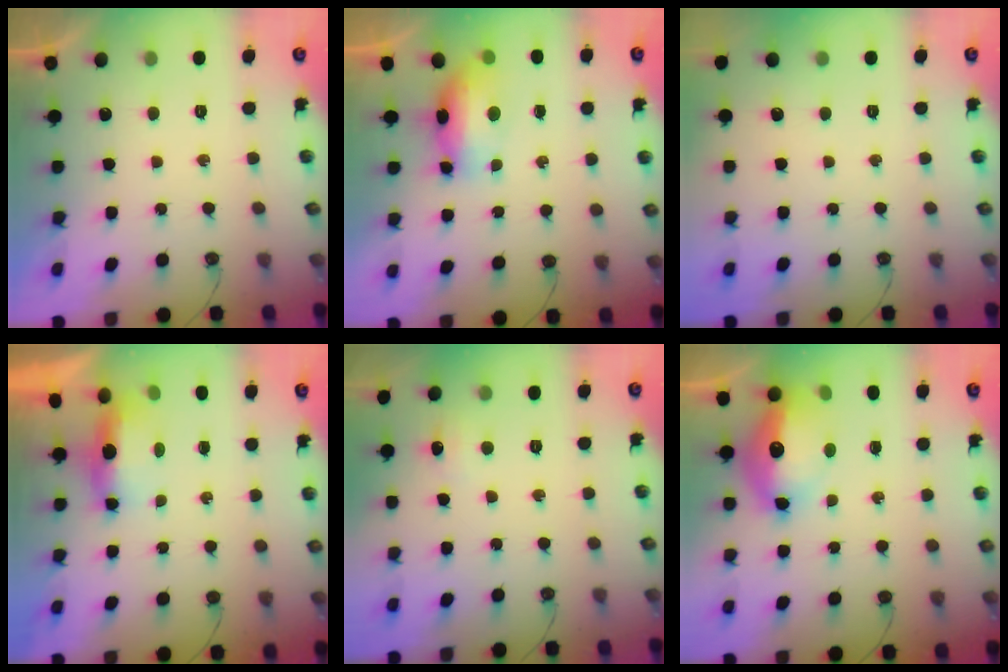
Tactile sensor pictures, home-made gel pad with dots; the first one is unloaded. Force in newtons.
{"total": 17.3, "press": 11.8, "slide": 12.7}
{"total": 0.0}
{"total": 14.8, "press": 7.2, "slide": 13.0}
{"total": 4.1, "press": 4.0, "slide": 0.5}
{"total": 13.7, "press": 13.6, "slide": 1.5}